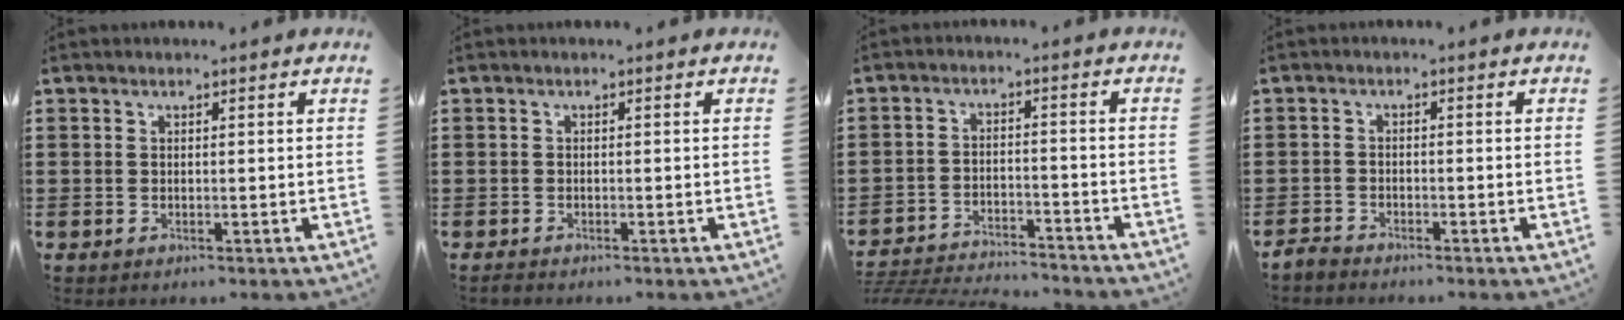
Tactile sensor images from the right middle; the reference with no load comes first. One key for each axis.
{"total": 0.5, "fx": -0.5, "fy": 0.1, "fz": 0.2, "tx": -0.005, "ty": -0.005, "tz": -0.009}
{"total": 4.5, "fx": -4.5, "fy": 0.5, "fz": 0.4, "tx": -0.023, "ty": 0.001, "tz": -0.100}
{"total": 2.0, "fx": -1.9, "fy": 0.6, "fz": 0.2, "tx": -0.008, "ty": 0.004, "tz": -0.042}